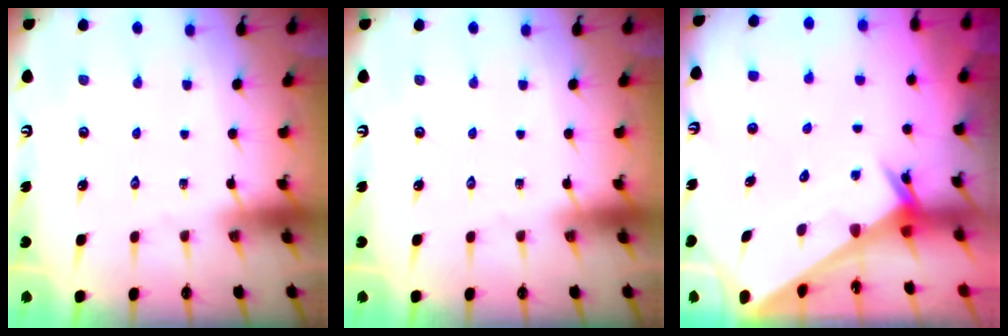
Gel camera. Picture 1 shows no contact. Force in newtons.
{"total": 0.0}
{"total": 3.3, "press": 3.2, "slide": 0.3}